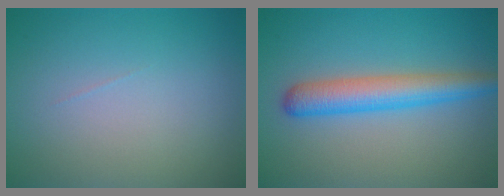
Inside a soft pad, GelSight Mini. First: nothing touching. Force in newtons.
{"total": 4.6, "press": 4.6, "slide": 0.1}